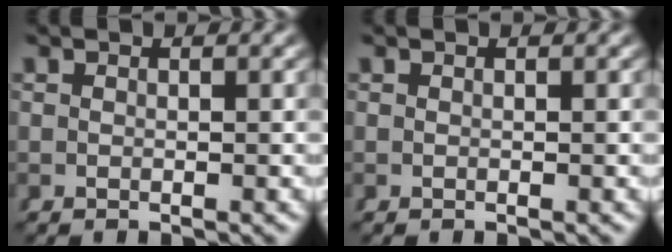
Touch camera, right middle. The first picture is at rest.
{"total": 0.0}